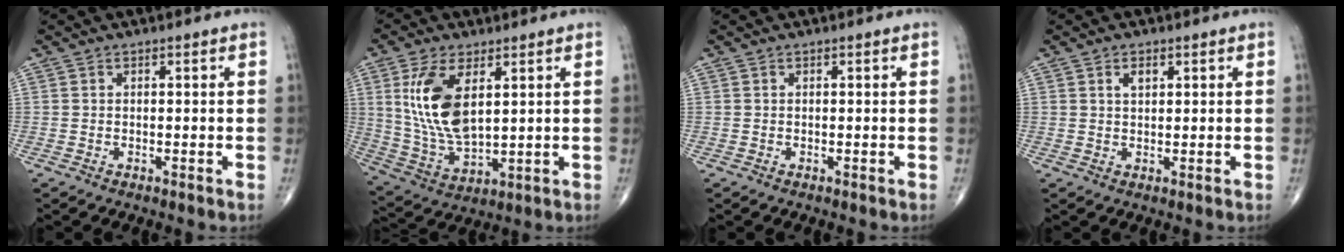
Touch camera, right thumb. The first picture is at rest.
{"total": 13.6, "force": [4.0, 6.6, 11.2], "torque": [-0.222, -0.022, 0.091]}
{"total": 0.0}
{"total": 2.1, "force": [1.0, 1.1, 1.5], "torque": [-0.020, -0.004, 0.017]}